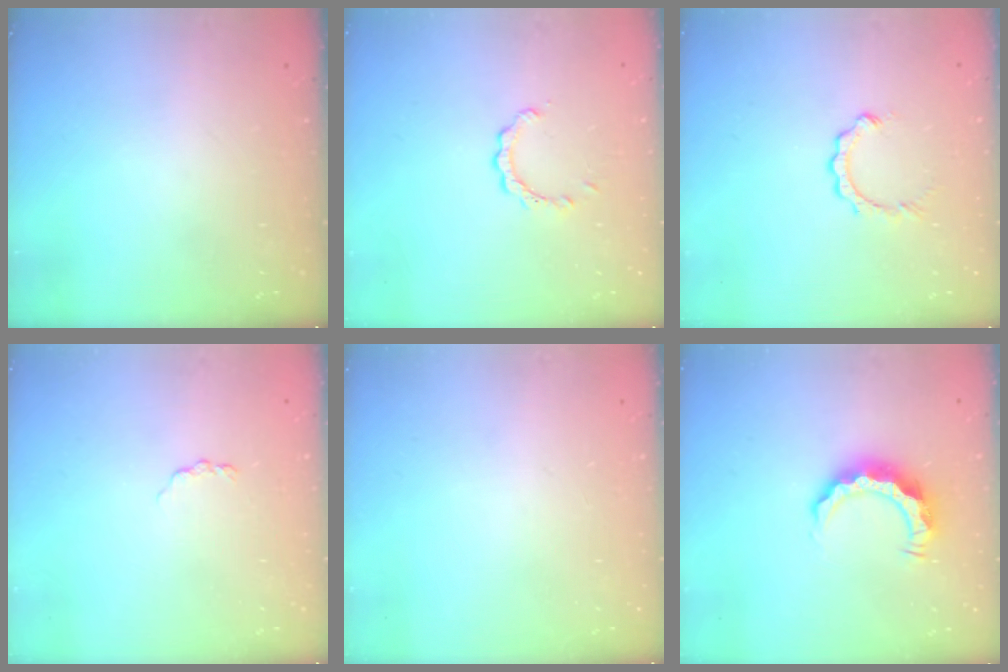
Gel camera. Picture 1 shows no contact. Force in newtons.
{"total": 2.6, "press": 2.6, "slide": 0.2}
{"total": 2.9, "press": 2.9, "slide": 0.3}
{"total": 2.9, "press": 2.8, "slide": 0.4}
{"total": 0.0}
{"total": 8.1, "press": 8.1, "slide": 0.3}